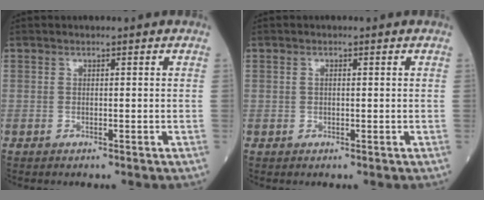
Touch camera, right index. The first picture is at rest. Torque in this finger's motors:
{"motor_torque": [0.00, -0.02, -0.02, 0.00]}